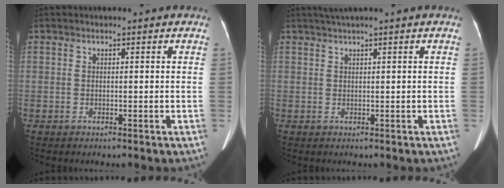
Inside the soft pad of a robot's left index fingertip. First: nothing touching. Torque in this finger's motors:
{"motor_torque": [0.07, -1.02, -0.33, -0.10]}